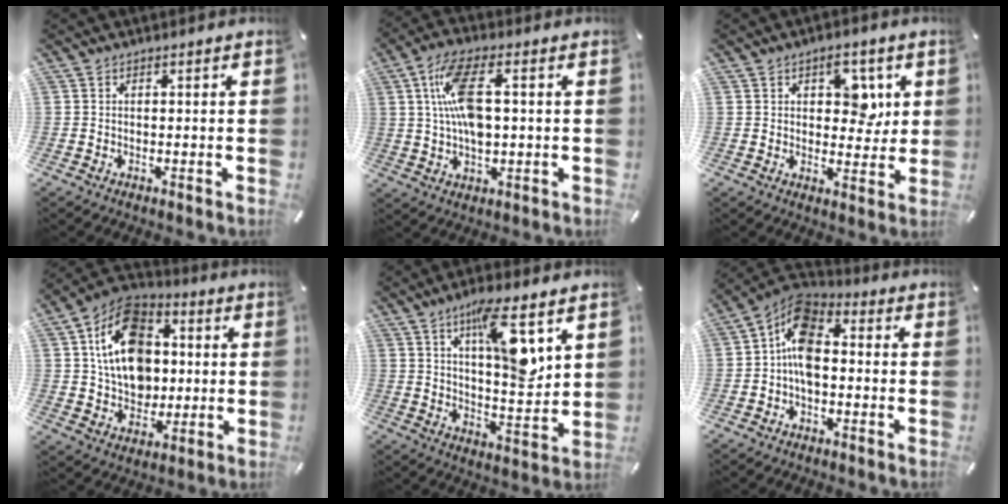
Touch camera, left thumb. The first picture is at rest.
{"total": 11.5, "force": [1.7, 5.5, 9.9], "torque": [-0.211, 0.006, 0.028]}
{"total": 7.7, "force": [2.9, 5.0, 5.1], "torque": [-0.049, -0.009, 0.041]}
{"total": 16.3, "force": [1.7, 13.0, 9.6], "torque": [-0.161, 0.007, 0.034]}
{"total": 13.9, "force": [7.0, 4.3, 11.2], "torque": [-0.168, -0.038, 0.115]}
{"total": 10.4, "force": [-1.0, 6.5, 8.1], "torque": [-0.167, -0.001, -0.022]}